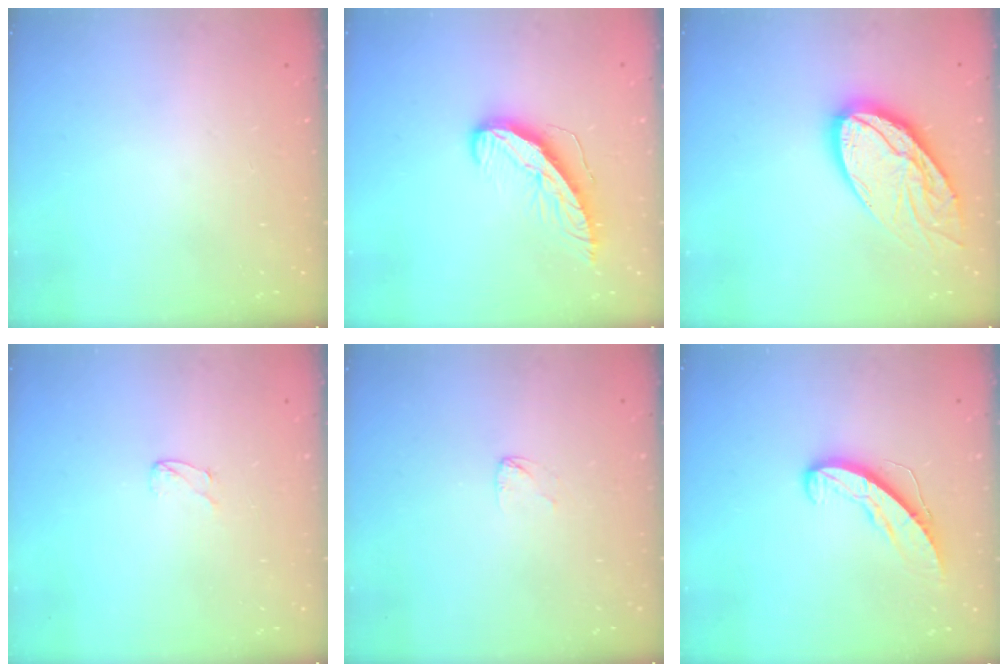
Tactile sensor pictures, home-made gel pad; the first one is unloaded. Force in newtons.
{"total": 10.0, "press": 10.0, "slide": 0.5}
{"total": 20.0, "press": 19.9, "slide": 1.7}
{"total": 3.0, "press": 3.0, "slide": 0.3}
{"total": 2.4, "press": 2.4, "slide": 0.2}
{"total": 8.7, "press": 8.6, "slide": 0.8}